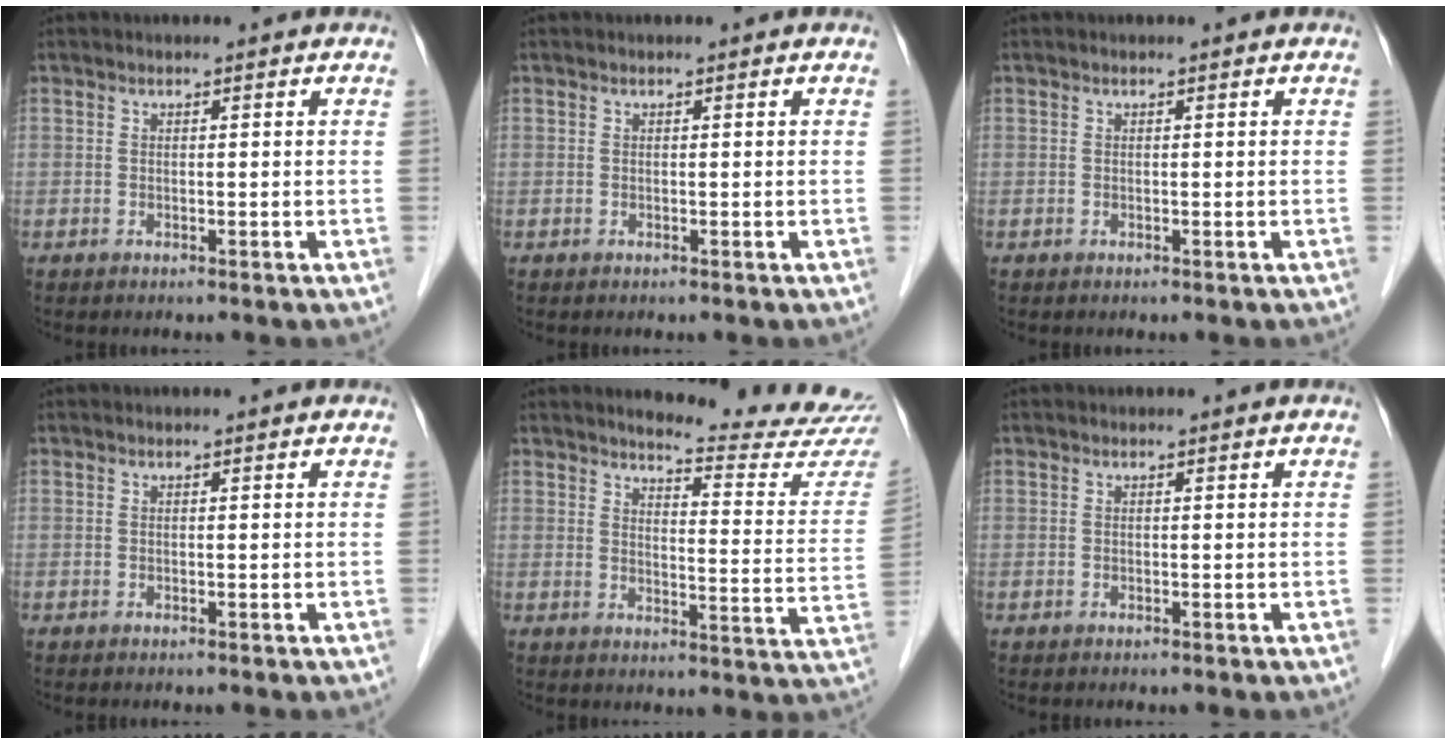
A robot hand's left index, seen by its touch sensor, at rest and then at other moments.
{"total": 0.0}
{"total": 0.0}
{"total": 0.0}
{"total": 15.0, "force": [14.7, -0.8, 3.2], "torque": [-0.038, -0.111, 0.158]}
{"total": 0.0}